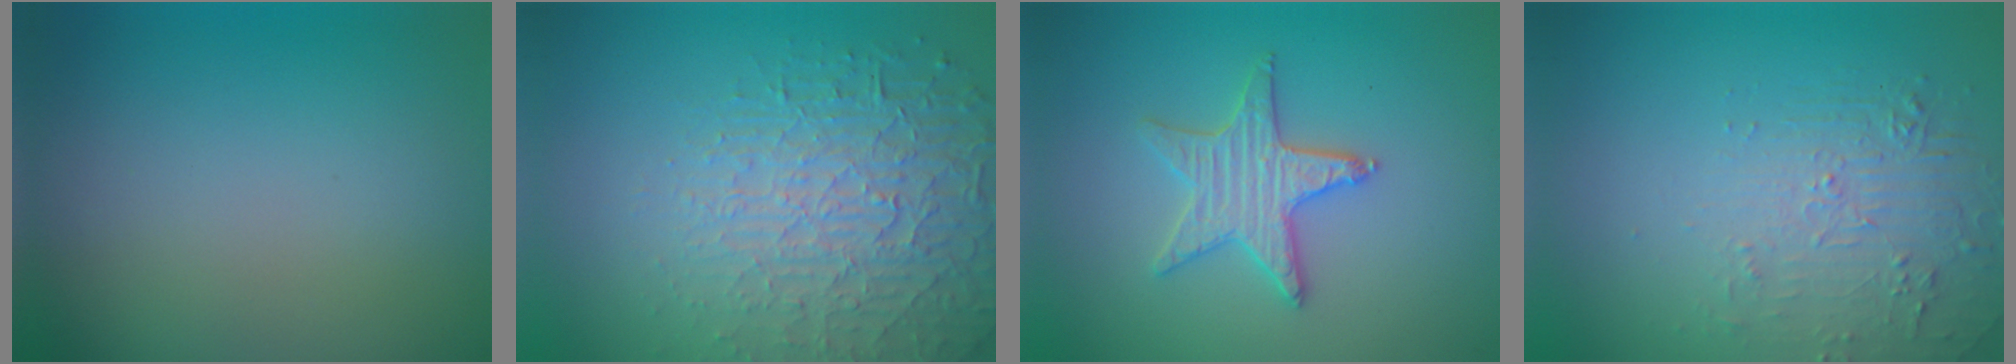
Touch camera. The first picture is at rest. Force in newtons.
{"total": 6.4, "press": 5.0, "slide": 4.0}
{"total": 3.2, "press": 3.1, "slide": 0.7}
{"total": 2.2, "press": 1.3, "slide": 1.8}